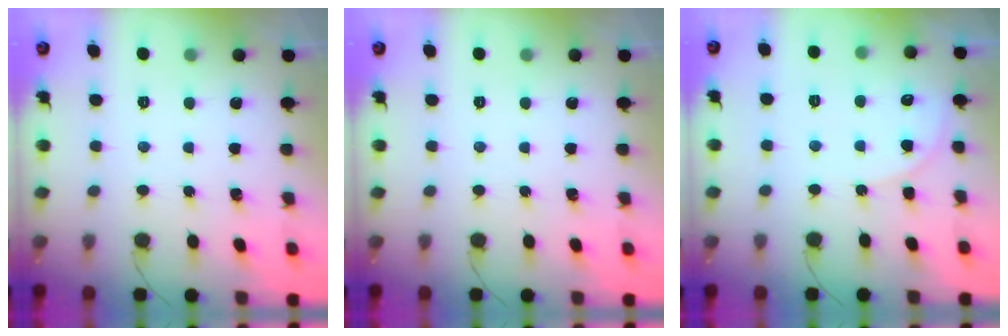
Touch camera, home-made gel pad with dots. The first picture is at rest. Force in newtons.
{"total": 0.0}
{"total": 5.6, "press": 5.6, "slide": 0.2}